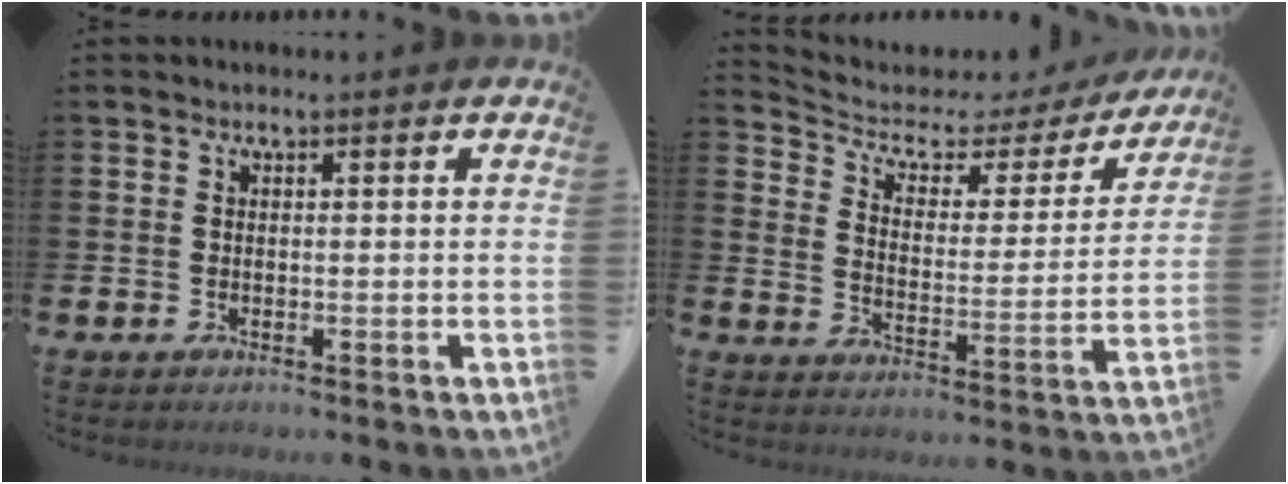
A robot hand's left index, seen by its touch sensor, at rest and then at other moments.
{"total": 4.5, "force": [3.5, 2.4, 1.6], "torque": [-0.061, -0.027, 0.048]}